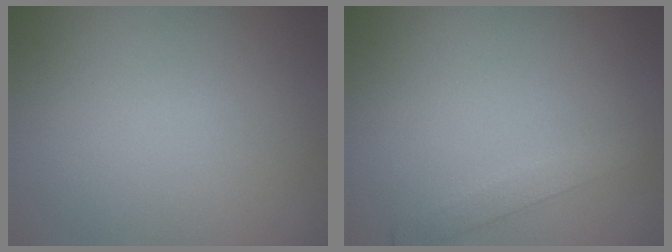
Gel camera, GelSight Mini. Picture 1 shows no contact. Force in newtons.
{"total": 2.1, "press": 2.1, "slide": 0.1}